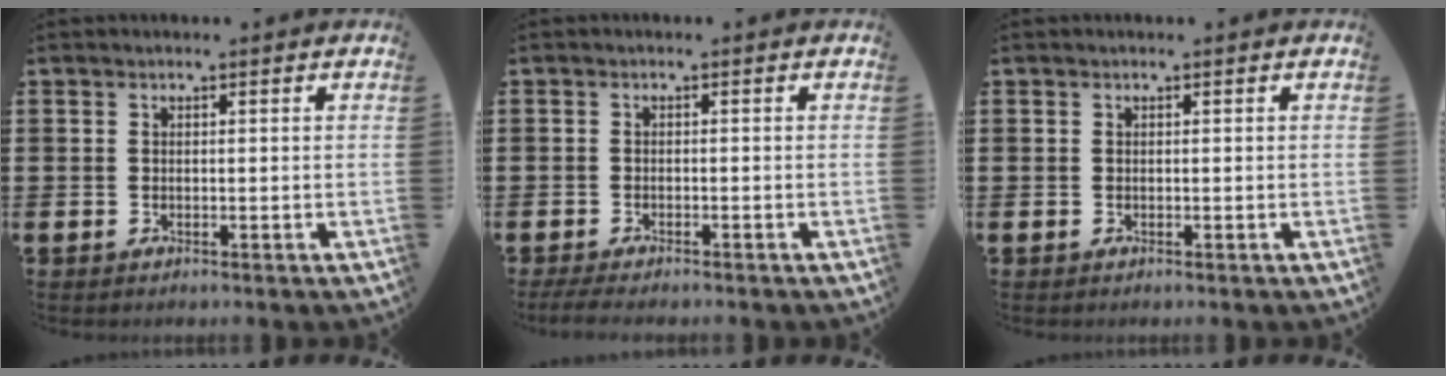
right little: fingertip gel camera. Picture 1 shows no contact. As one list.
[{"total": 1.1, "force": [-0.9, 0.1, 0.6], "torque": [-0.012, 0.000, -0.018]}, {"total": 0.0}]